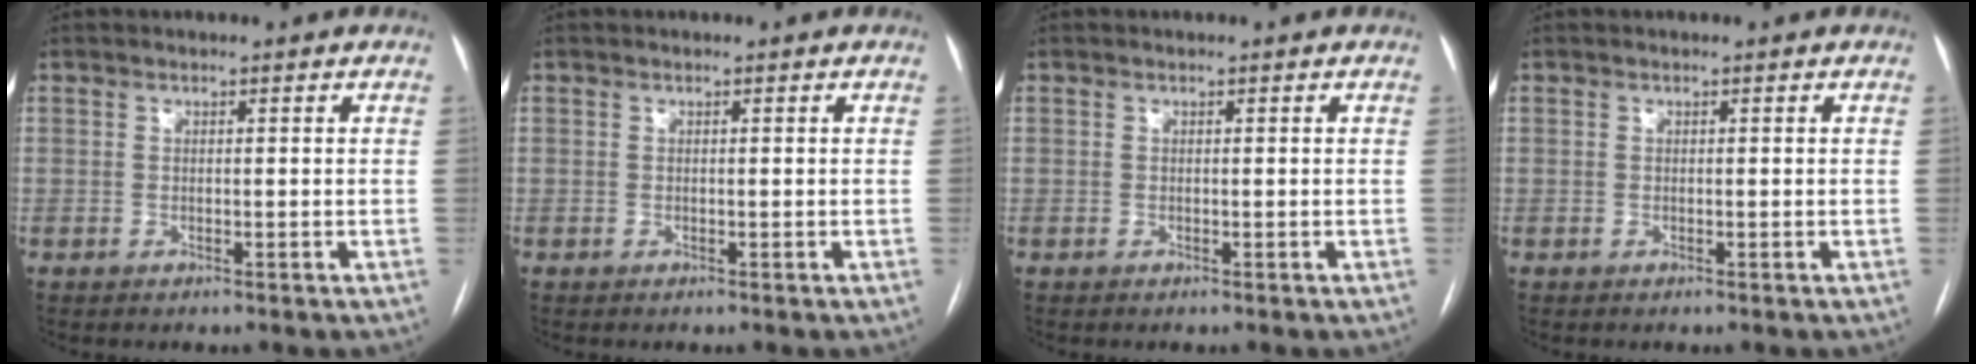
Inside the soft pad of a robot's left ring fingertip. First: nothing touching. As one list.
[{"total": 0.0}, {"total": 0.0}, {"total": 0.0}]